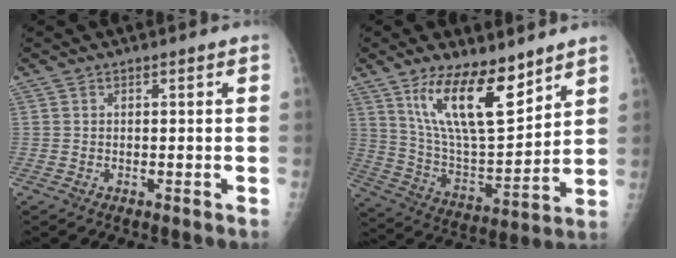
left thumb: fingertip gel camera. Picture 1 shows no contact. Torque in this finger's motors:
{"motor_torque": [0.32, 0.32, 1.58, -1.18, 0.19]}